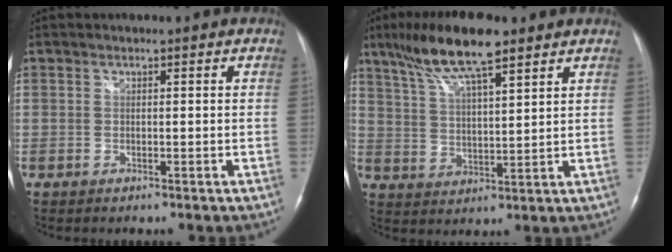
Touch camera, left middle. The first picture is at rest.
{"total": 12.1, "force": [8.4, 2.1, 8.5], "torque": [-0.163, 0.019, 0.150]}